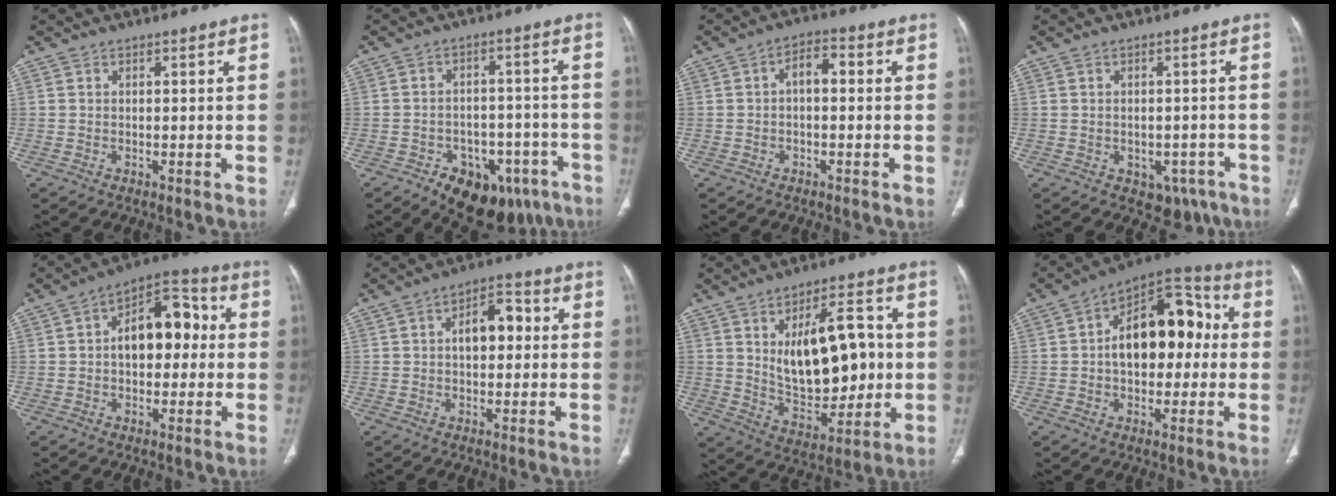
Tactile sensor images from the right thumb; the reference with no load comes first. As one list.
[{"total": 15.4, "force": [-9.0, 9.4, 8.3], "torque": [-0.071, 0.056, -0.118]}, {"total": 4.5, "force": [0.2, 2.4, 3.8], "torque": [-0.055, 0.019, -0.004]}, {"total": 6.2, "force": [-3.3, 4.4, 3.0], "torque": [-0.014, 0.023, -0.034]}, {"total": 13.6, "force": [1.1, 8.3, 10.8], "torque": [-0.124, 0.038, 0.006]}, {"total": 8.2, "force": [0.9, 4.8, 6.5], "torque": [-0.081, 0.024, 0.007]}, {"total": 17.9, "force": [2.2, 9.5, 15.1], "torque": [-0.192, -0.003, 0.049]}, {"total": 18.7, "force": [1.3, 11.3, 14.9], "torque": [-0.178, 0.046, 0.014]}]